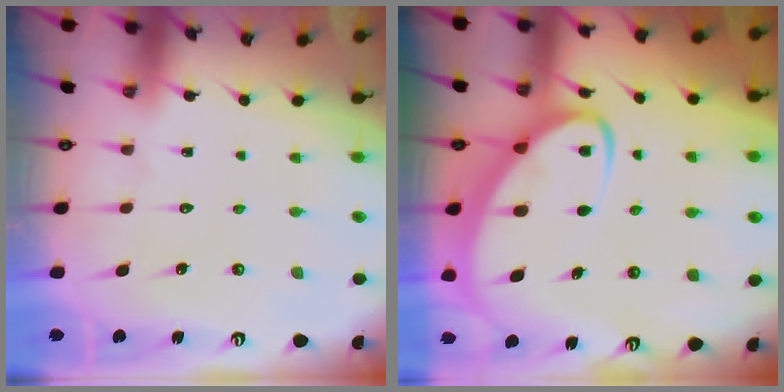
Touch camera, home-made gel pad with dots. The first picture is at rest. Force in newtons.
{"total": 6.4, "press": 6.3, "slide": 0.8}